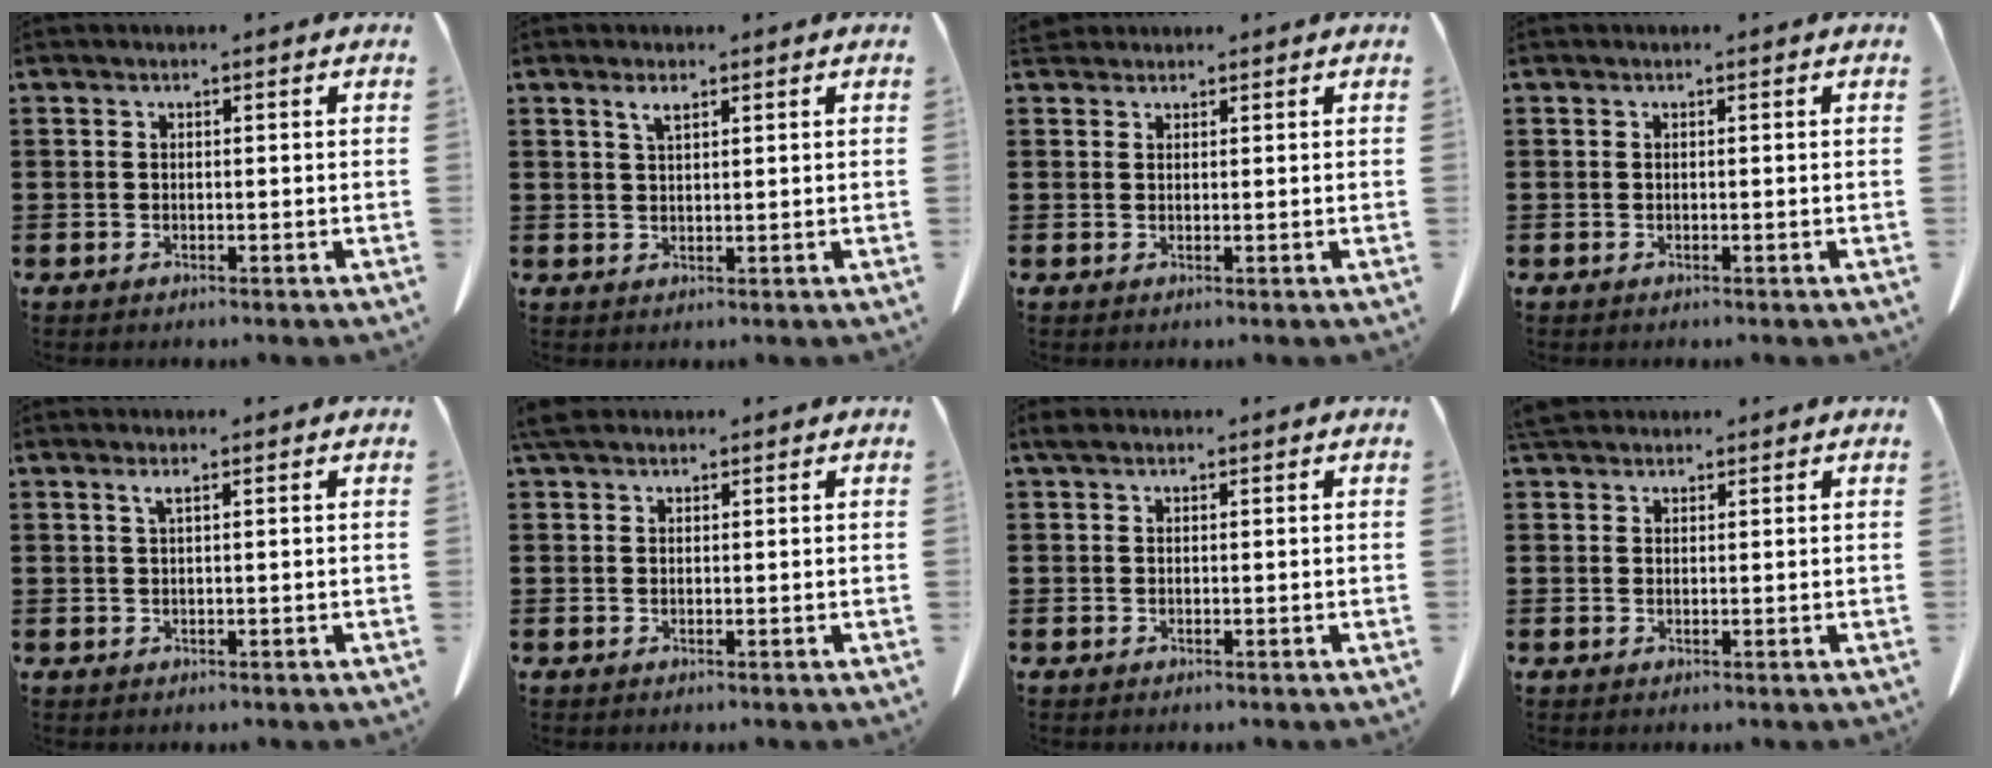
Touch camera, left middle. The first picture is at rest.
{"total": 2.2, "force": [1.4, 0.5, 1.6], "torque": [-0.035, 0.001, 0.024]}
{"total": 1.7, "force": [1.5, 0.7, 0.4], "torque": [-0.014, 0.003, 0.030]}
{"total": 0.0}
{"total": 1.1, "force": [0.4, 0.0, 1.0], "torque": [-0.022, -0.001, 0.008]}
{"total": 2.4, "force": [1.7, 1.2, 1.1], "torque": [-0.030, 0.007, 0.034]}
{"total": 1.1, "force": [0.5, 0.8, 0.5], "torque": [-0.014, 0.004, 0.009]}
{"total": 2.6, "force": [2.1, 1.1, 1.0], "torque": [-0.028, 0.004, 0.043]}